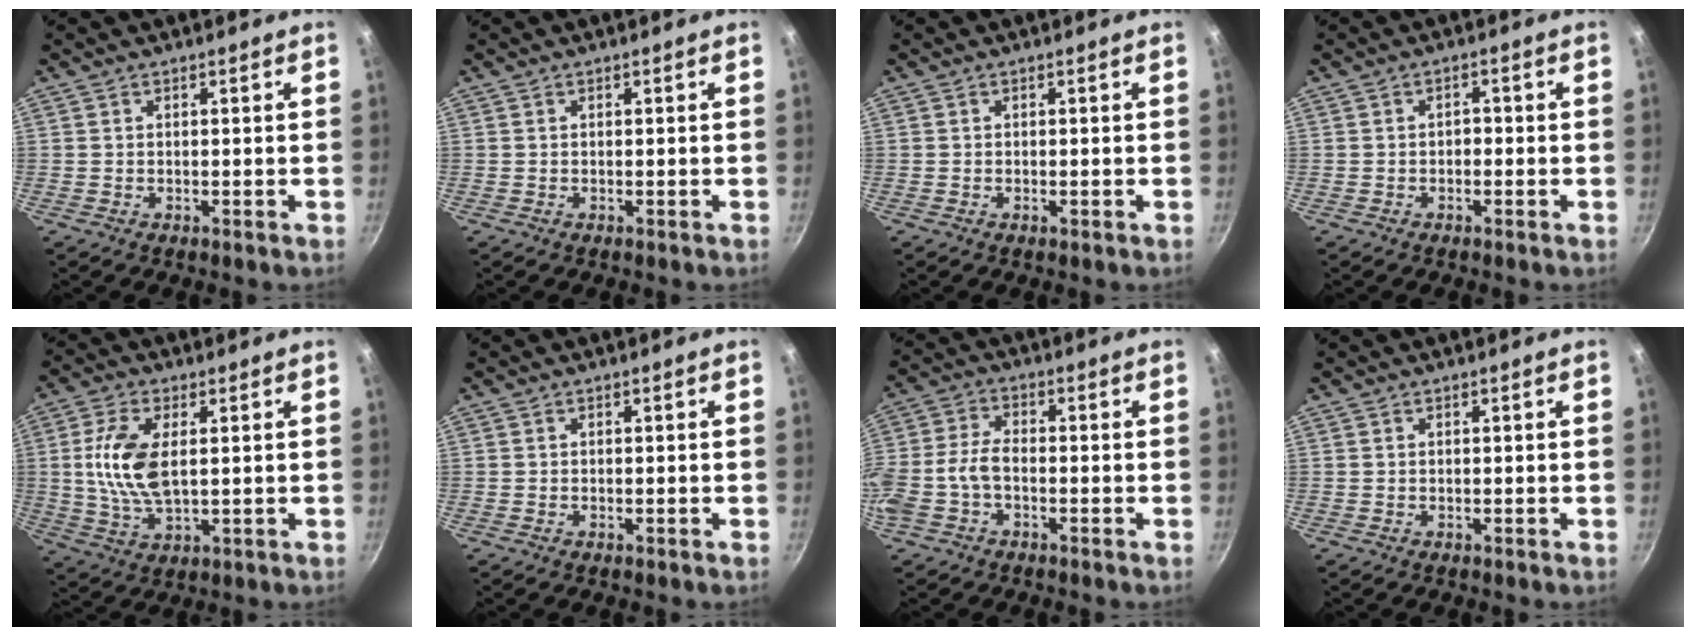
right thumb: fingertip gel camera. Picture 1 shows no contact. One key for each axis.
{"total": 0.0}
{"total": 0.5, "fx": -0.2, "fy": 0.2, "fz": 0.5, "tx": -0.007, "ty": 0.001, "tz": -0.004}
{"total": 1.5, "fx": -0.6, "fy": 1.0, "fz": 0.9, "tx": -0.008, "ty": 0.011, "tz": -0.010}
{"total": 10.7, "fx": 1.4, "fy": 5.3, "fz": 9.2, "tx": -0.185, "ty": -0.002, "tz": 0.029}
{"total": 0.0}
{"total": 7.4, "fx": -2.7, "fy": 4.0, "fz": 5.6, "tx": -0.127, "ty": 0.029, "tz": -0.066}
{"total": 0.0}